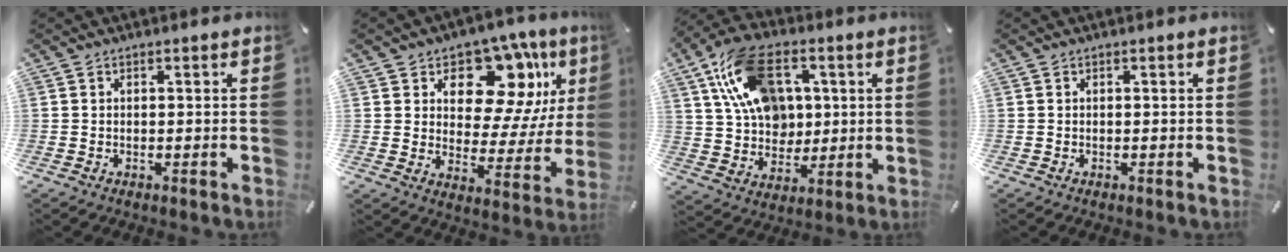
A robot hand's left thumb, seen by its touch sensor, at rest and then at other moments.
{"total": 14.9, "force": [8.3, 9.8, 7.6], "torque": [-0.100, -0.060, 0.147]}
{"total": 17.3, "force": [6.2, 12.4, 10.3], "torque": [-0.197, -0.009, 0.115]}
{"total": 0.0}